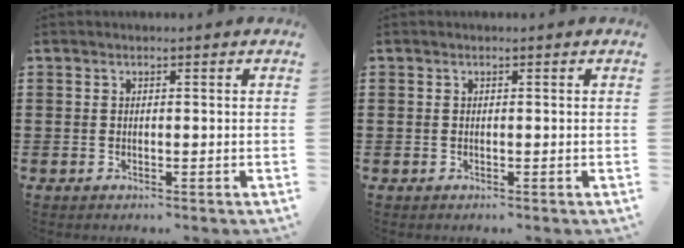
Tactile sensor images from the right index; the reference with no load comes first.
{"total": 0.0}